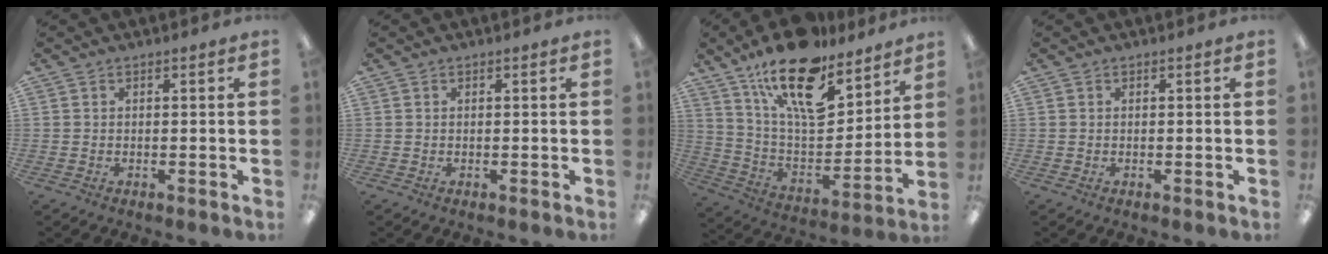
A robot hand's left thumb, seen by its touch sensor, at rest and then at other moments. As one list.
[{"total": 0.0}, {"total": 21.0, "force": [14.1, 9.1, 12.7], "torque": [-0.217, -0.082, 0.248]}, {"total": 0.0}]